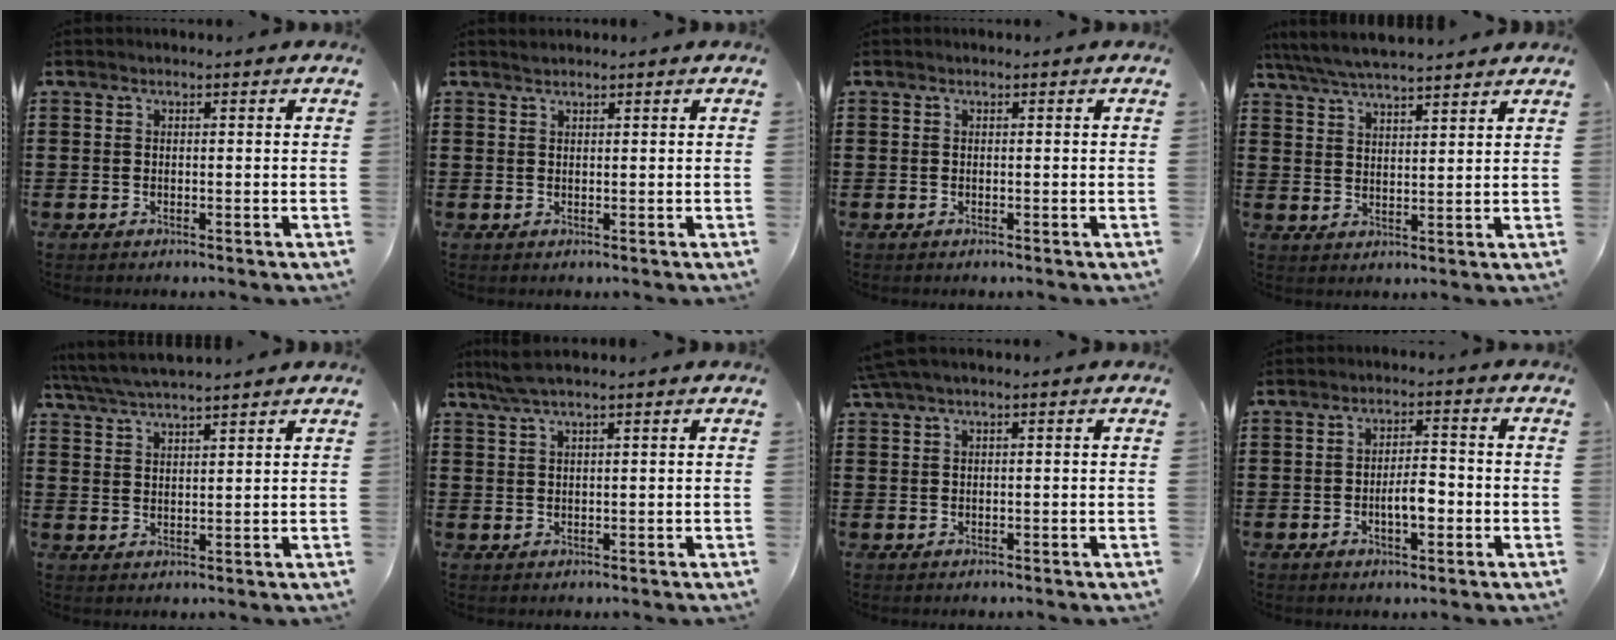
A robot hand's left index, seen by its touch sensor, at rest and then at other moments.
{"total": 0.9, "force": [0.9, 0.2, 0.1], "torque": [-0.004, 0.000, 0.018]}
{"total": 0.0}
{"total": 5.2, "force": [4.9, 0.2, 1.8], "torque": [-0.050, -0.018, 0.087]}
{"total": 4.4, "force": [4.2, -0.2, 1.5], "torque": [-0.041, -0.014, 0.074]}
{"total": 3.1, "force": [2.2, 0.2, 2.2], "torque": [-0.047, 0.003, 0.040]}
{"total": 1.4, "force": [0.7, 0.0, 1.3], "torque": [-0.024, 0.000, 0.013]}
{"total": 4.5, "force": [-1.1, 1.8, 3.9], "torque": [-0.062, 0.005, -0.024]}